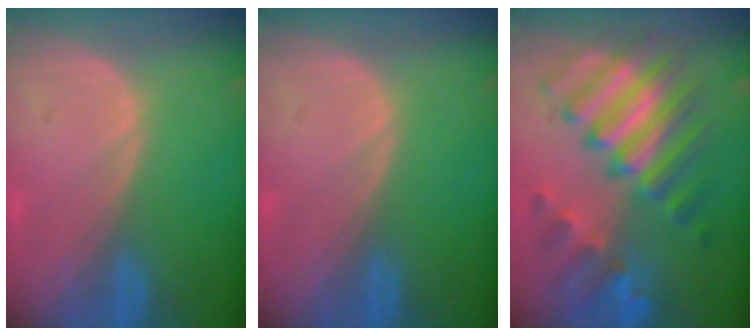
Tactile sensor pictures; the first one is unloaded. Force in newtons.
{"total": 0.0}
{"total": 11.3, "press": 11.2, "slide": 1.2}